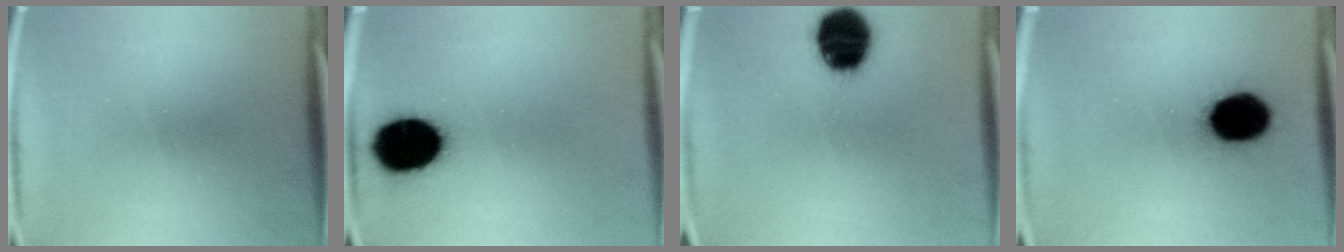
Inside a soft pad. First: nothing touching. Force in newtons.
{"total": 16.1}
{"total": 14.9}
{"total": 15.2}